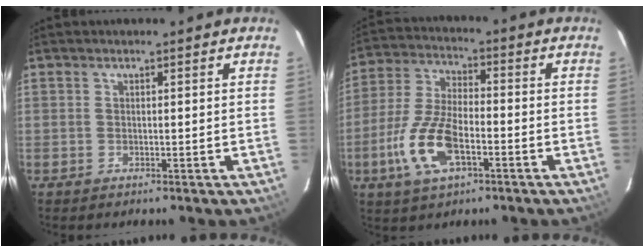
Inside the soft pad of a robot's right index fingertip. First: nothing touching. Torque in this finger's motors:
{"motor_torque": [1.22, -0.92, 0.34, 0.14]}